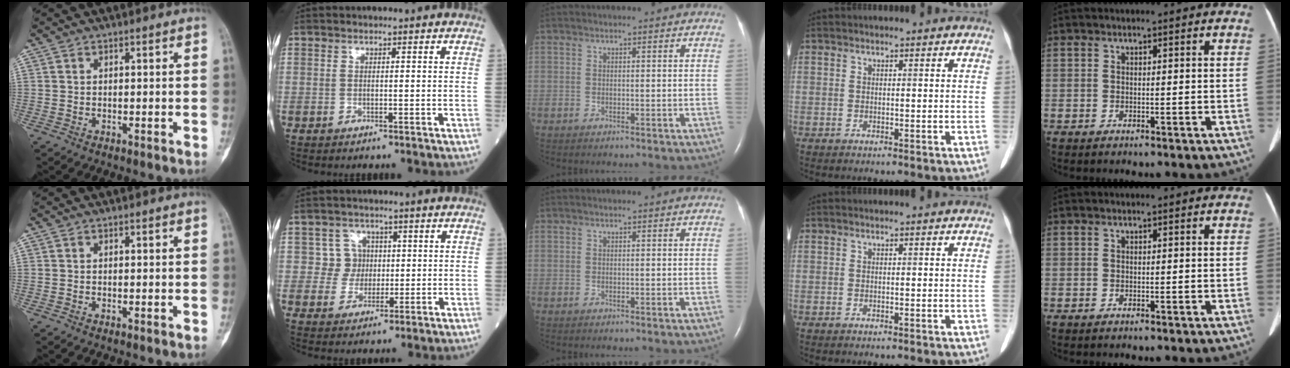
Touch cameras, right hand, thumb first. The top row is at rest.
{"index": {"total": 4.0, "force": [0.7, 3.9, 0.0], "torque": [0.013, 0.010, 0.008]}}